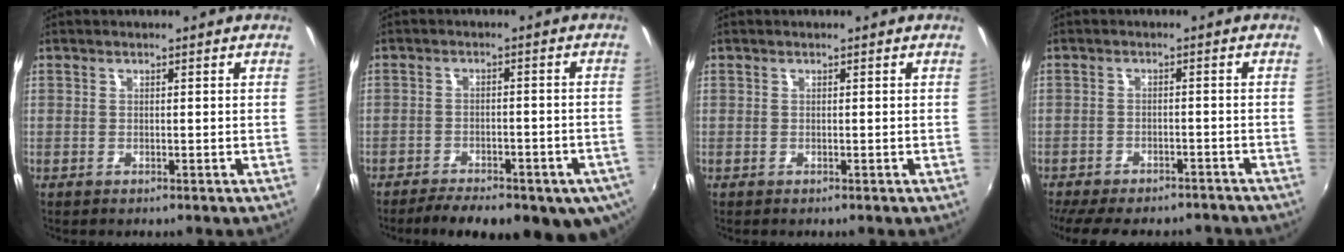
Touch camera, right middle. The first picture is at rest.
{"total": 16.1, "force": [-11.0, 6.1, 10.0], "torque": [-0.171, -0.037, -0.141]}
{"total": 0.0}
{"total": 15.4, "force": [-13.0, 4.9, 6.7], "torque": [-0.144, -0.026, -0.177]}